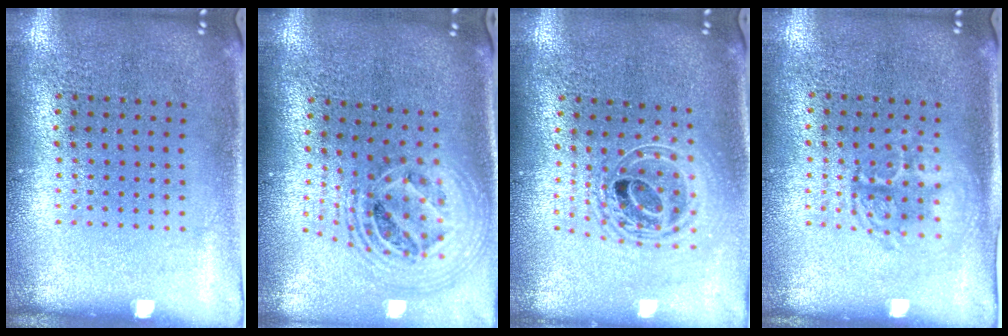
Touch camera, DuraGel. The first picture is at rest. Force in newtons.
{"total": 2.5, "press": 1.8, "slide": 1.7}
{"total": 2.0, "press": 1.5, "slide": 1.3}
{"total": 1.4, "press": 1.3, "slide": 0.5}